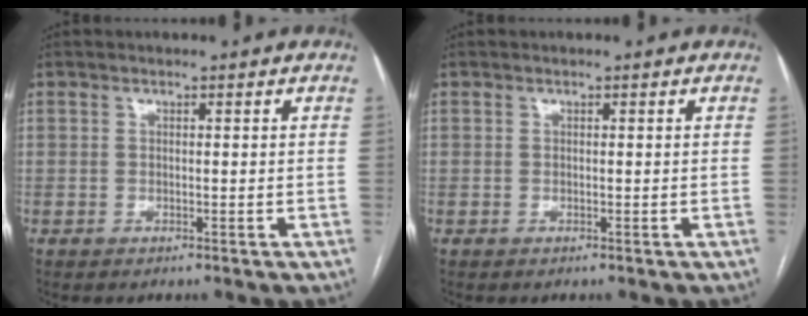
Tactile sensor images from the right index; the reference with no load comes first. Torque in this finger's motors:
{"motor_torque": [0.00, 0.00, 0.00, 0.00]}